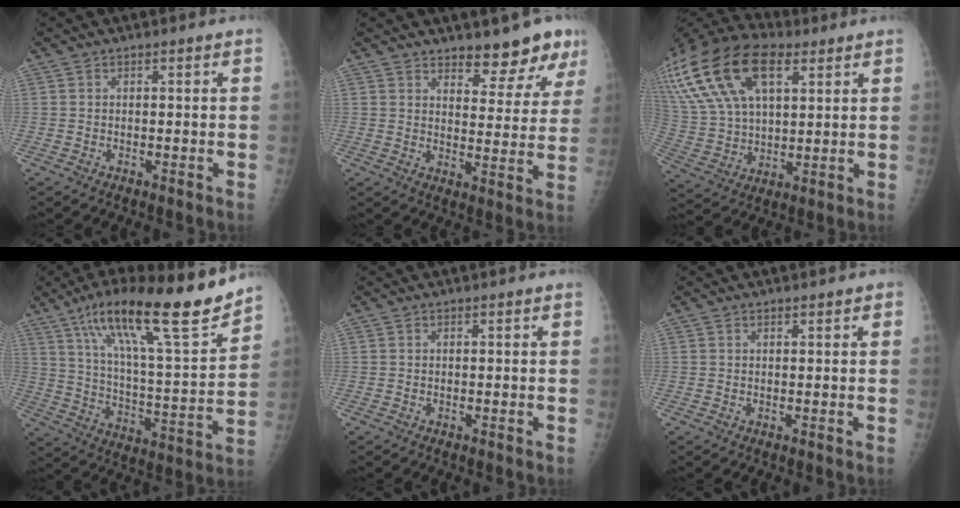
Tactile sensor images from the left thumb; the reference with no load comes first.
{"total": 9.5, "force": [7.6, 3.5, 4.6], "torque": [-0.021, -0.054, 0.101]}
{"total": 27.9, "force": [12.7, 15.3, 19.6], "torque": [-0.425, 0.028, 0.235]}
{"total": 23.7, "force": [16.5, 4.0, 16.6], "torque": [-0.249, -0.064, 0.276]}
{"total": 0.0}
{"total": 0.9, "force": [0.6, 0.3, 0.6], "torque": [-0.006, 0.000, 0.007]}